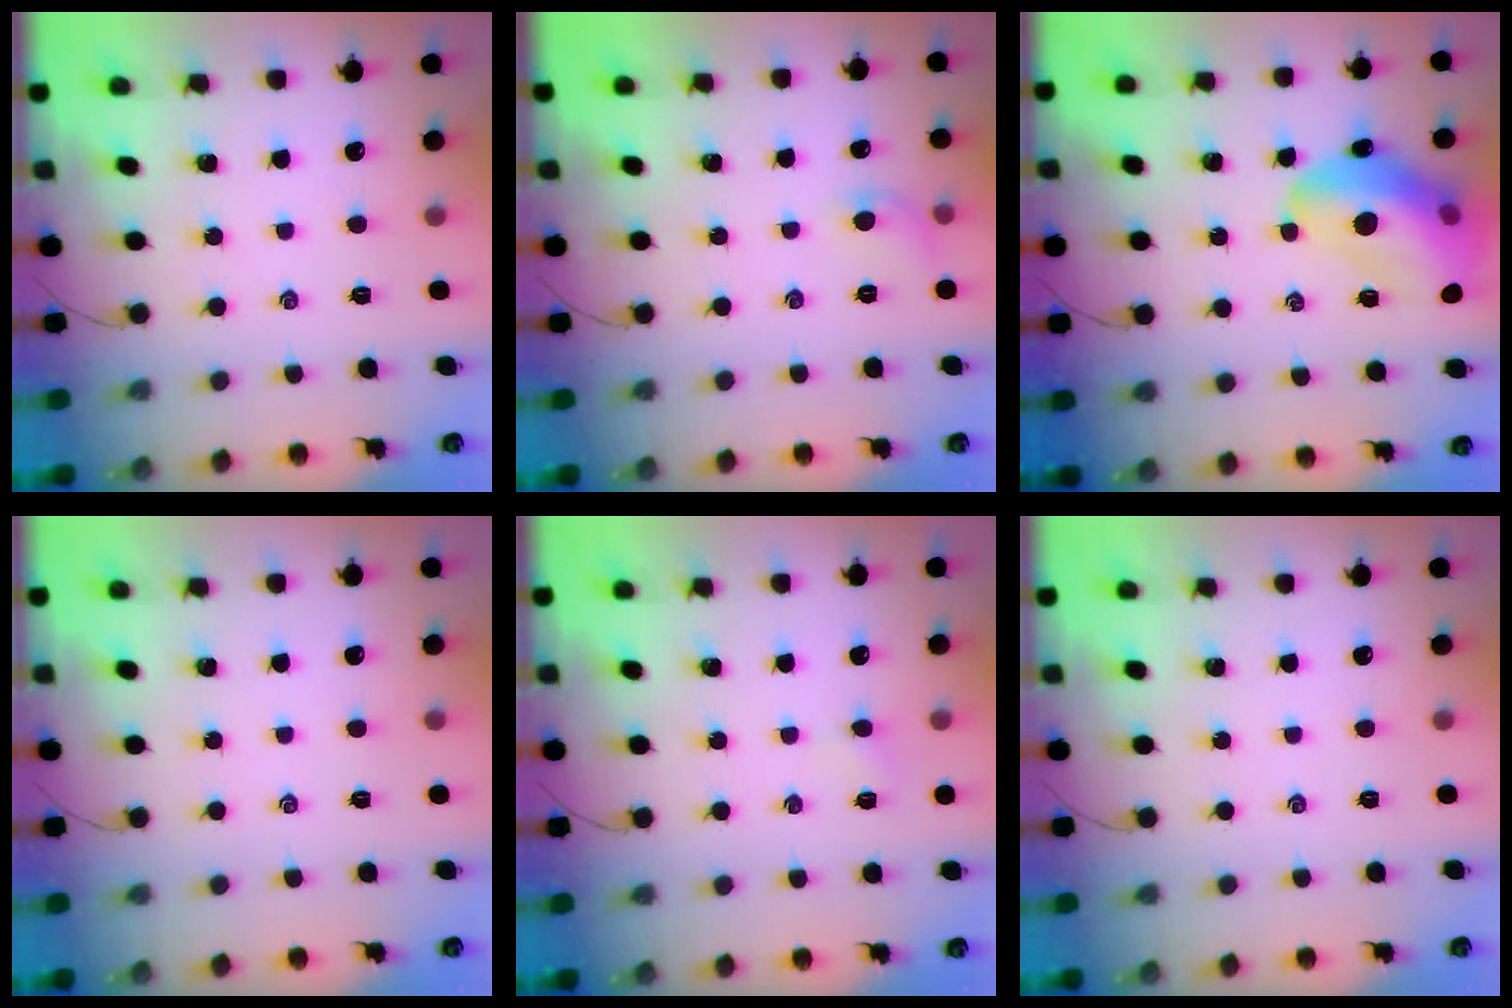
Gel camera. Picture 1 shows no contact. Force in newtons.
{"total": 5.9, "press": 5.7, "slide": 1.5}
{"total": 18.8, "press": 18.4, "slide": 4.1}
{"total": 1.1, "press": 0.9, "slide": 0.5}
{"total": 1.6, "press": 1.5, "slide": 0.5}
{"total": 0.0}